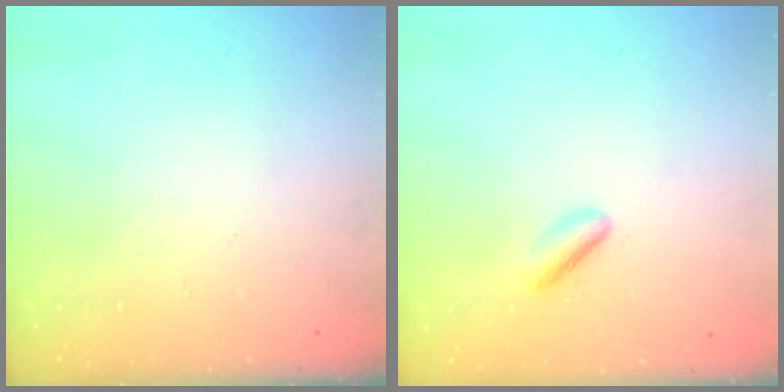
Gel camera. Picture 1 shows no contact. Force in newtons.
{"total": 3.5, "press": 3.4, "slide": 1.0}